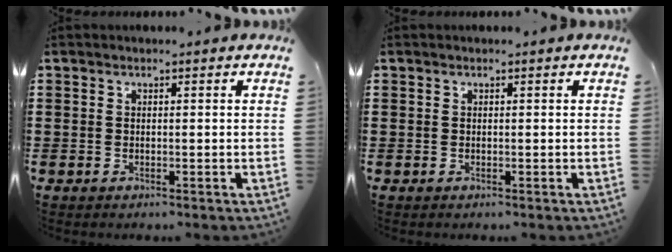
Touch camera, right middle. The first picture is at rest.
{"total": 0.0}